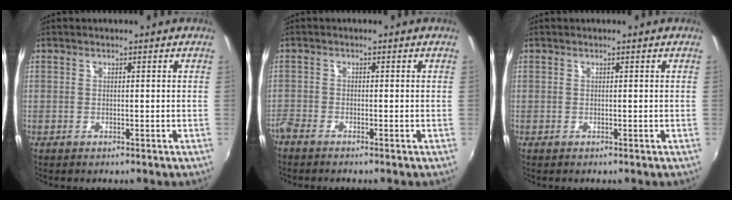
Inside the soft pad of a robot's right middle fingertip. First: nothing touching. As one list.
[{"total": 2.5, "force": [-2.2, 0.6, 0.9], "torque": [-0.031, -0.008, -0.049]}, {"total": 0.0}]